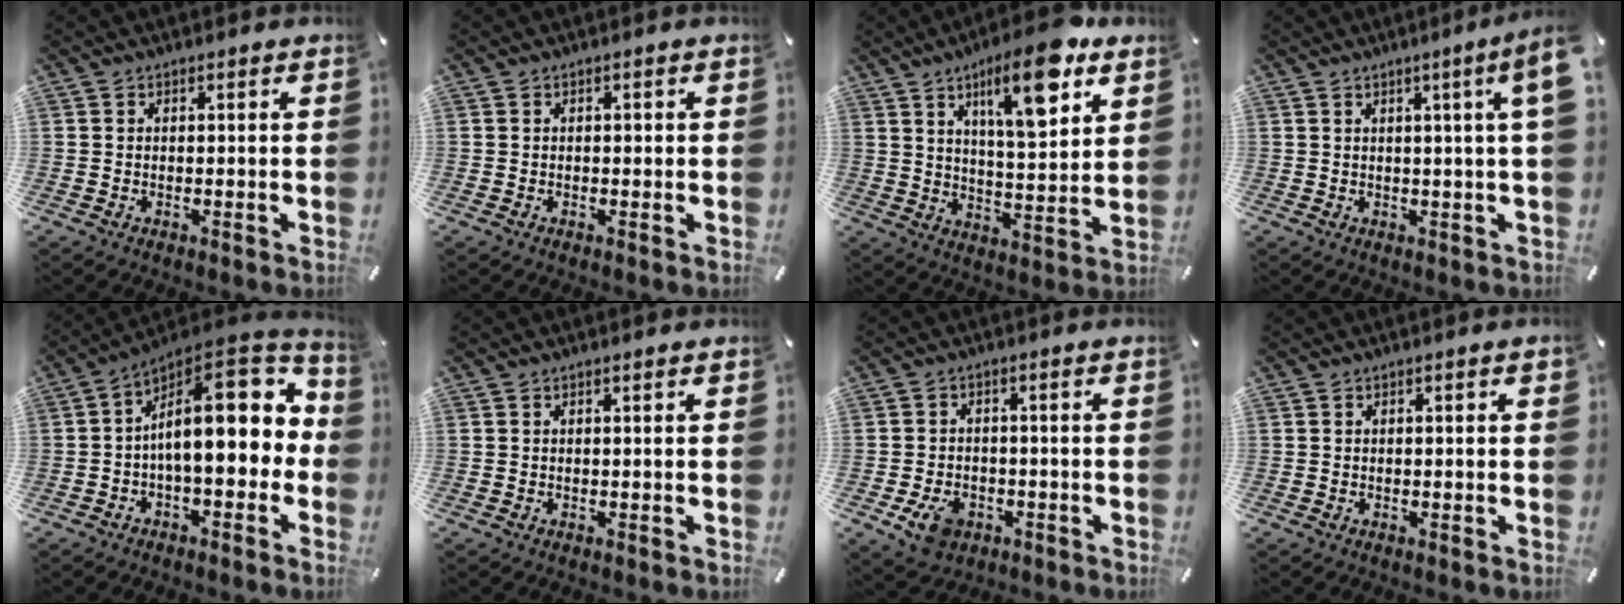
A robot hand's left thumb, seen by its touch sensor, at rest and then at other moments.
{"total": 0.6, "force": [0.1, 0.5, 0.3], "torque": [-0.005, 0.003, 0.000]}
{"total": 14.9, "force": [8.9, 4.6, 11.0], "torque": [-0.165, -0.042, 0.142]}
{"total": 7.0, "force": [2.8, -0.2, 6.4], "torque": [-0.107, -0.011, 0.043]}
{"total": 17.8, "force": [2.5, 8.2, 15.6], "torque": [-0.226, -0.028, 0.043]}
{"total": 0.5, "force": [0.2, 0.0, 0.5], "torque": [-0.008, 0.000, 0.004]}
{"total": 6.1, "force": [-2.6, 4.6, 2.9], "torque": [-0.055, 0.008, -0.049]}
{"total": 1.0, "force": [0.2, 0.1, 0.9], "torque": [-0.017, 0.000, 0.003]}